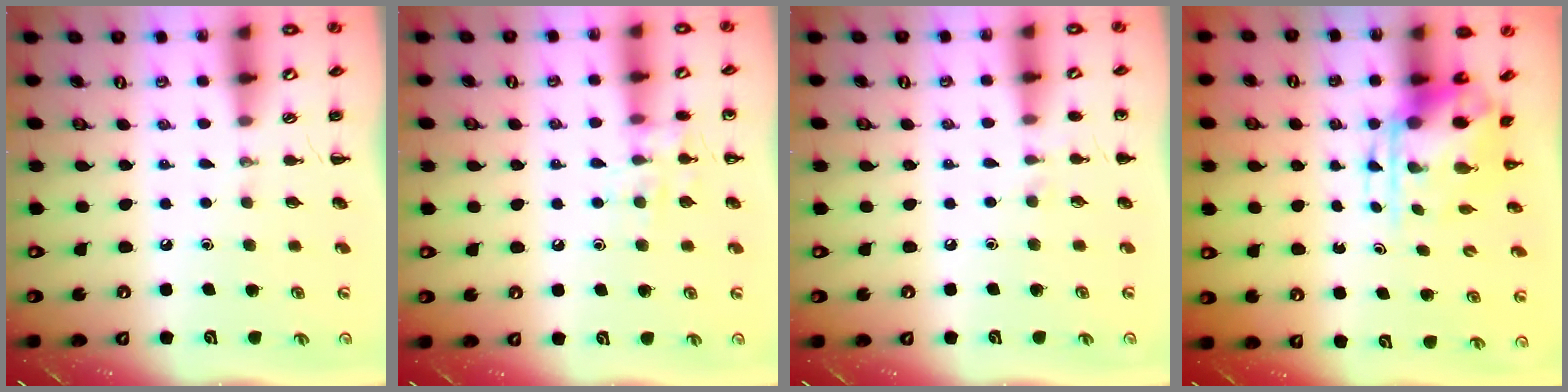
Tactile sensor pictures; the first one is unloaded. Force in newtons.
{"total": 8.8, "press": 8.8, "slide": 1.0}
{"total": 5.0, "press": 4.7, "slide": 1.6}
{"total": 5.7, "press": 5.5, "slide": 1.3}